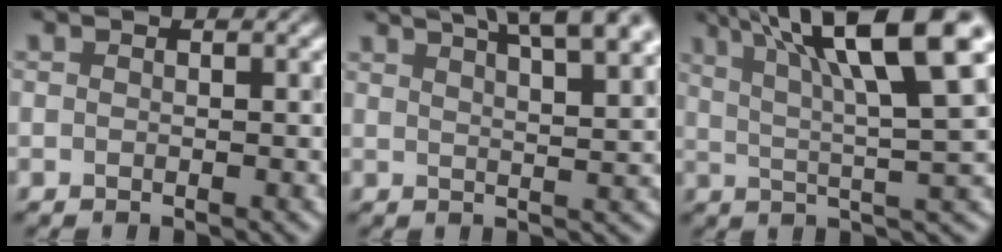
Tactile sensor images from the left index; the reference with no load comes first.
{"total": 11.0, "force": [7.3, 3.6, 7.3], "torque": [-0.072, 0.045, 0.068]}
{"total": 12.7, "force": [6.4, 2.4, 10.7], "torque": [-0.153, 0.024, 0.101]}